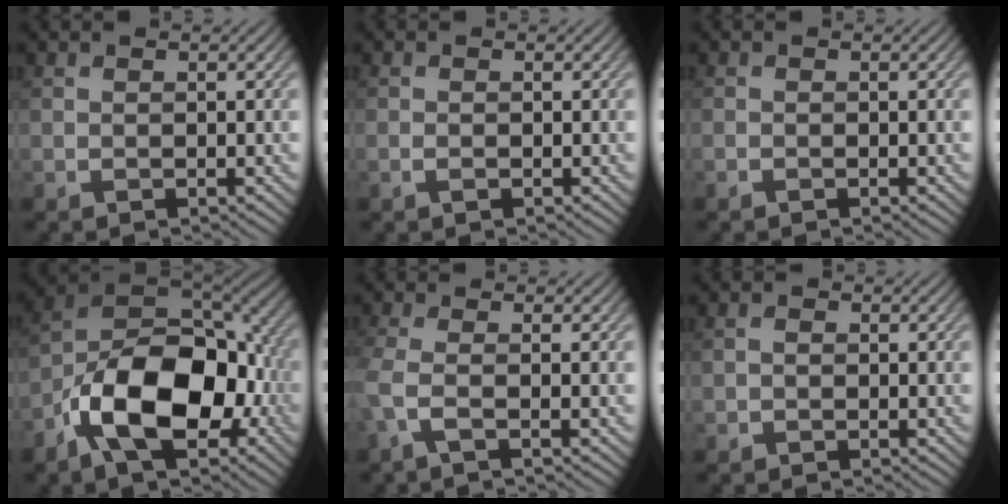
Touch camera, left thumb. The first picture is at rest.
{"total": 0.7, "force": [-0.4, 0.2, 0.6], "torque": [-0.013, -0.001, -0.009]}
{"total": 0.5, "force": [-0.5, 0.0, 0.2], "torque": [-0.002, -0.001, -0.009]}
{"total": 16.0, "force": [-5.9, 9.0, 11.8], "torque": [-0.208, -0.022, -0.119]}
{"total": 3.3, "force": [-1.5, 0.5, 2.9], "torque": [-0.069, -0.006, -0.048]}
{"total": 0.7, "force": [-0.4, 0.5, 0.4], "torque": [-0.008, 0.001, -0.010]}